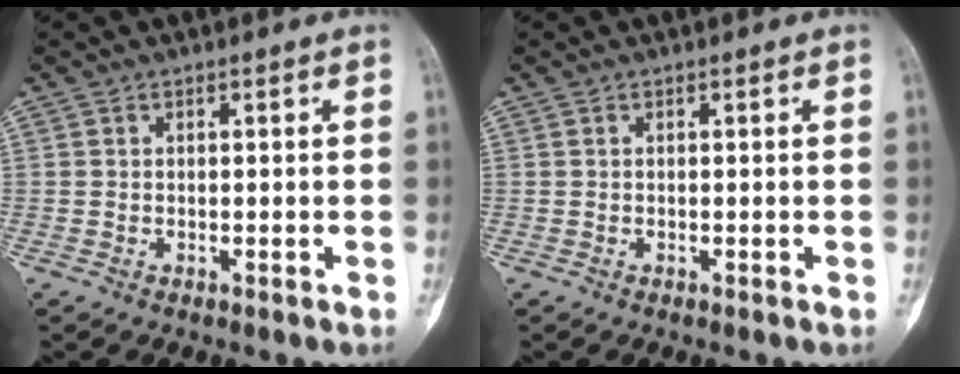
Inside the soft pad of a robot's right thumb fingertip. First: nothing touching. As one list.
[{"total": 0.0}]